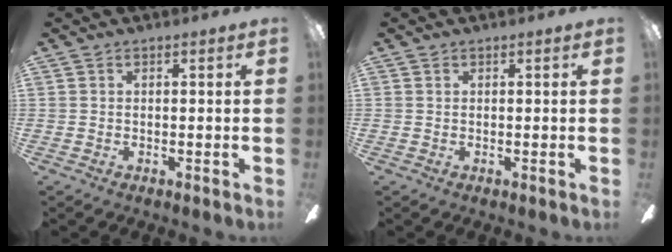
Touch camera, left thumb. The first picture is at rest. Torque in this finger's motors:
{"motor_torque": [0.00, 0.00, -0.15, 0.14, 0.00]}